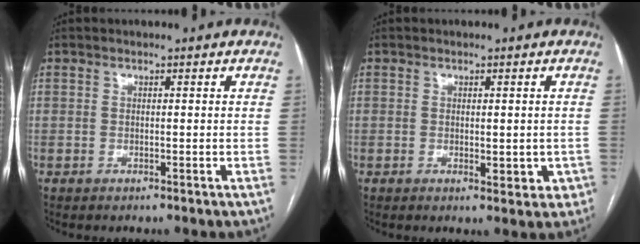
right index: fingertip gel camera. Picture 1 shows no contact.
{"total": 3.8, "force": [-0.7, 2.1, 3.0], "torque": [-0.025, 0.002, -0.002]}